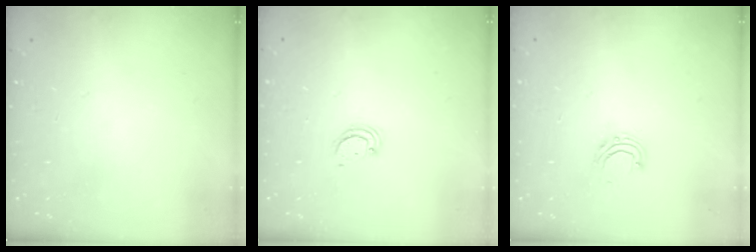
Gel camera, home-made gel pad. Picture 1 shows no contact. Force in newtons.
{"total": 2.4, "press": 2.4, "slide": 0.2}
{"total": 6.6, "press": 6.6, "slide": 0.7}